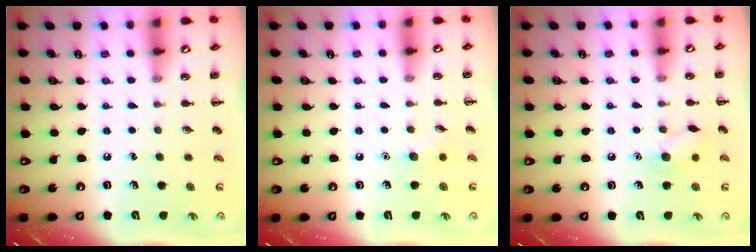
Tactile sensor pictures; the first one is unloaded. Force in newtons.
{"total": 5.4, "press": 5.2, "slide": 1.5}
{"total": 7.8, "press": 7.7, "slide": 1.3}